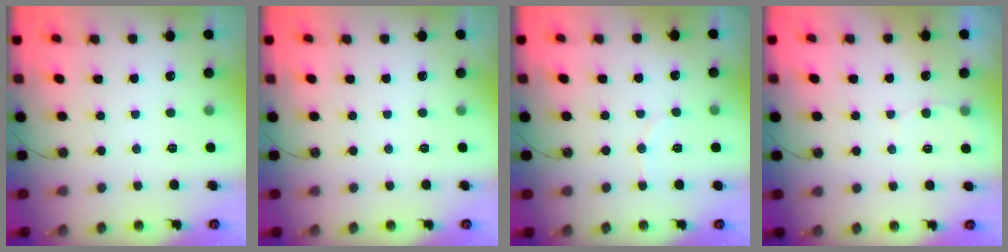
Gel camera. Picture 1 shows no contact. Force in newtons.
{"total": 0.0}
{"total": 4.1, "press": 4.1, "slide": 0.8}
{"total": 3.6, "press": 3.6, "slide": 0.4}